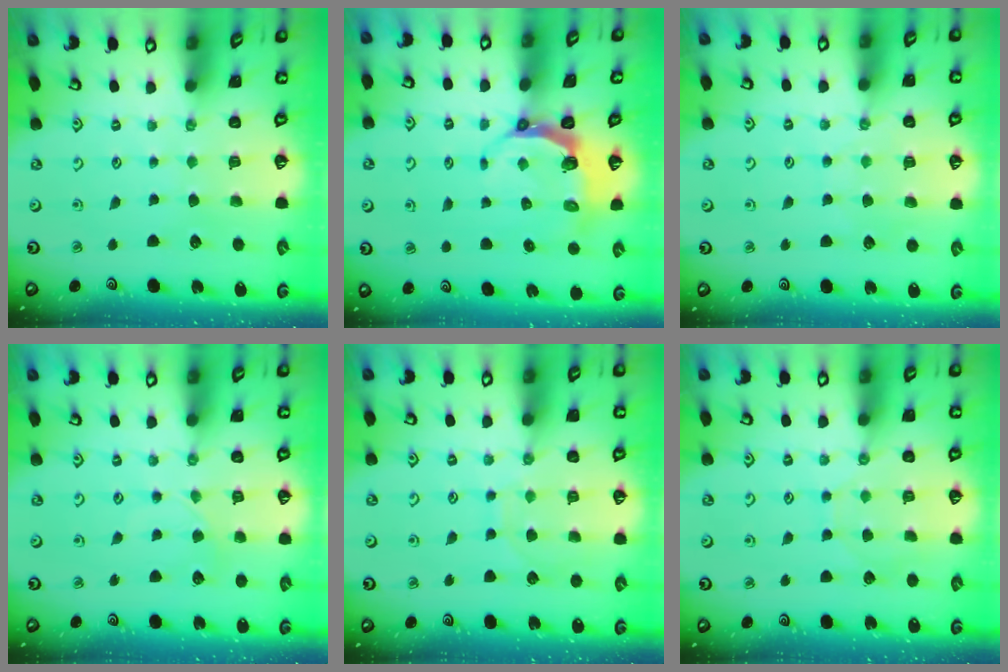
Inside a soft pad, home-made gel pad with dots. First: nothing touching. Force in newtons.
{"total": 5.9, "press": 5.2, "slide": 2.9}
{"total": 4.4, "press": 4.3, "slide": 0.7}
{"total": 3.2, "press": 3.2, "slide": 0.4}
{"total": 7.2, "press": 7.2, "slide": 0.6}
{"total": 4.6, "press": 4.6, "slide": 0.5}